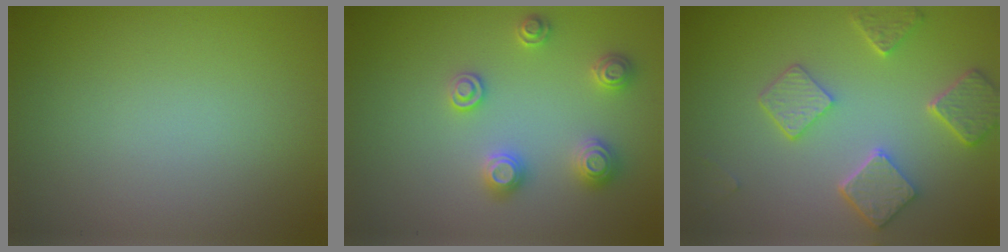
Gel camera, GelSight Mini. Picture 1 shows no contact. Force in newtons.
{"total": 2.8, "press": 2.8, "slide": 0.5}
{"total": 4.9, "press": 3.9, "slide": 3.0}